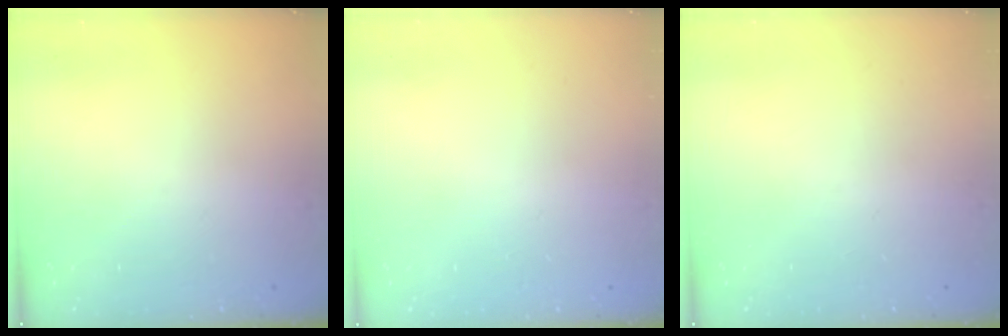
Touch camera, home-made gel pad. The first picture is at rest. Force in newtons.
{"total": 2.5, "press": 2.5, "slide": 0.2}
{"total": 0.0}